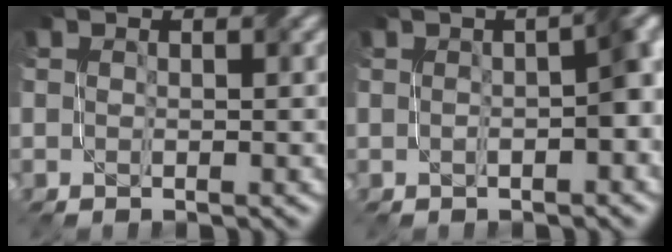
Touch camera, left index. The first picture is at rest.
{"total": 4.5, "force": [-0.1, 1.1, 4.3], "torque": [-0.054, 0.013, 0.002]}